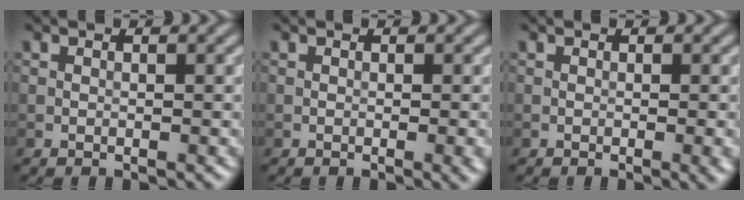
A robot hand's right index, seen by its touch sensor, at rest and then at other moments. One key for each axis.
{"total": 1.3, "fx": -0.3, "fy": 0.2, "fz": 1.2, "tx": -0.015, "ty": -0.003, "tz": -0.004}
{"total": 1.4, "fx": -0.3, "fy": 0.3, "fz": 1.3, "tx": -0.016, "ty": -0.003, "tz": -0.004}